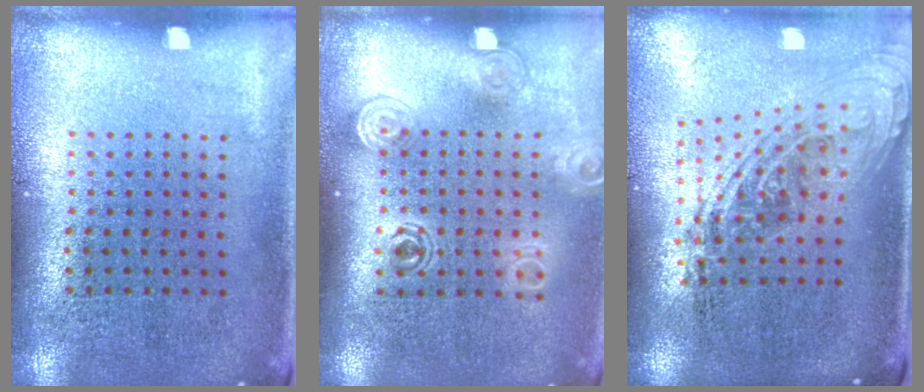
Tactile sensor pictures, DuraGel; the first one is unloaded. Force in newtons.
{"total": 1.6, "press": 1.2, "slide": 1.0}
{"total": 2.1, "press": 1.6, "slide": 1.4}